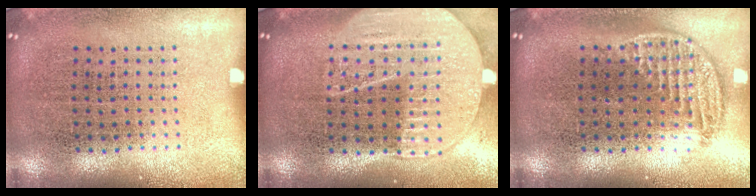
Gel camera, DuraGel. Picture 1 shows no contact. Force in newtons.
{"total": 2.0, "press": 1.9, "slide": 0.8}
{"total": 1.3, "press": 1.1, "slide": 0.6}